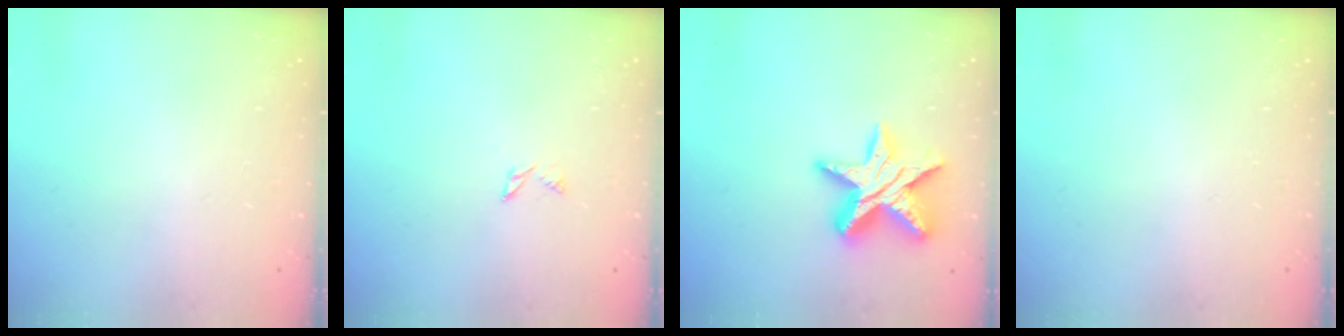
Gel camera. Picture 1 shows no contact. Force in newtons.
{"total": 1.8, "press": 1.7, "slide": 0.3}
{"total": 15.8, "press": 15.8, "slide": 1.2}
{"total": 0.0}